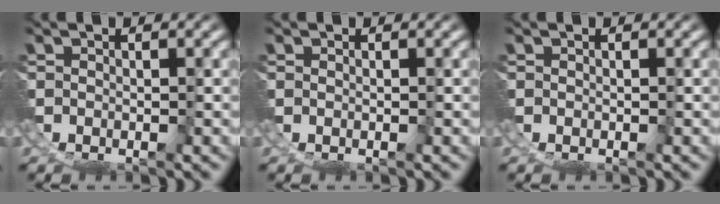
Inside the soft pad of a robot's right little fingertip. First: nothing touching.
{"total": 0.9, "force": [0.1, -0.8, -0.4], "torque": [0.008, 0.000, 0.003]}
{"total": 0.0}